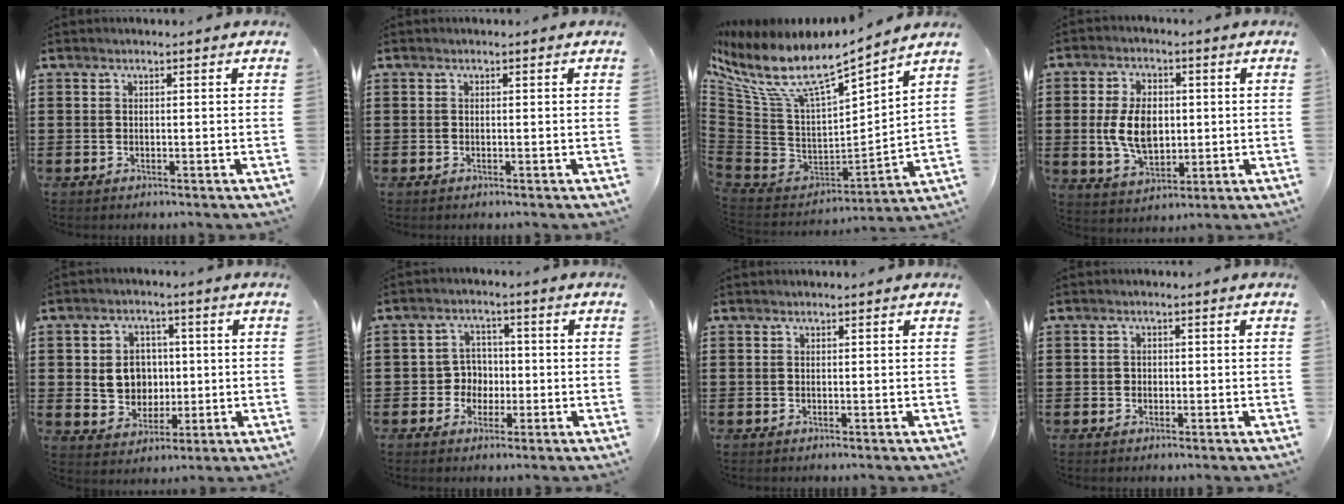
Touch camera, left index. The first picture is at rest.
{"total": 0.0}
{"total": 8.6, "force": [5.5, 2.4, 6.2], "torque": [-0.147, -0.054, 0.085]}
{"total": 8.2, "force": [0.3, 5.2, 6.3], "torque": [-0.138, 0.007, 0.000]}
{"total": 6.1, "force": [0.5, 5.6, 2.4], "torque": [-0.045, 0.008, 0.004]}
{"total": 4.1, "force": [-0.8, 3.9, 1.2], "torque": [-0.037, 0.008, -0.018]}
{"total": 0.0}
{"total": 1.0, "force": [0.0, 1.0, 0.3], "torque": [-0.008, 0.007, -0.002]}